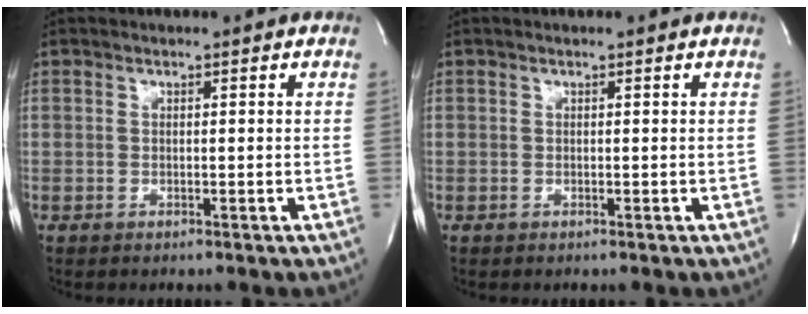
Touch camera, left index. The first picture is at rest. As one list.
[{"total": 0.0}]